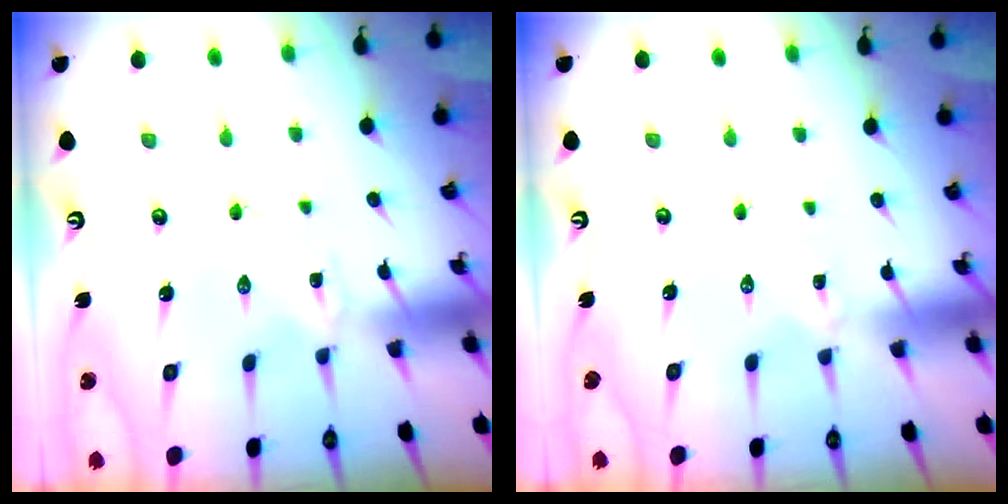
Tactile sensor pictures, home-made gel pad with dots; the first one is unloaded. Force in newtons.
{"total": 0.5, "press": 0.5, "slide": 0.1}